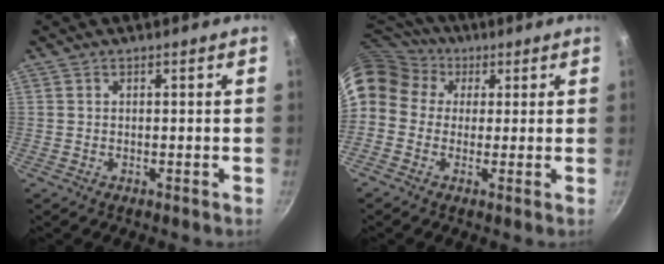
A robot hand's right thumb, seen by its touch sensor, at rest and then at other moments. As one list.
[{"total": 15.7, "force": [4.7, 13.0, 7.4], "torque": [-0.169, 0.044, 0.067]}]